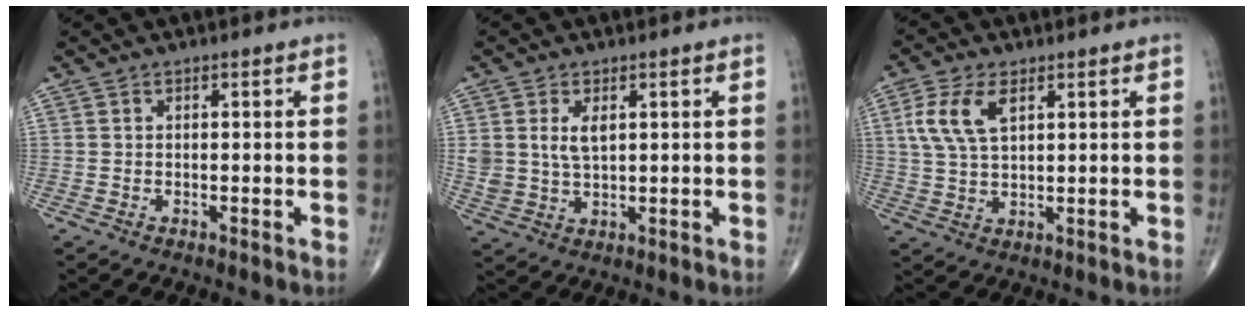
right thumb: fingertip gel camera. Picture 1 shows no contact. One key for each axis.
{"total": 5.5, "fx": 1.7, "fy": 3.2, "fz": 4.1, "tx": -0.074, "ty": -0.007, "tz": 0.040}
{"total": 8.1, "fx": 2.9, "fy": 4.2, "fz": 6.3, "tx": -0.138, "ty": 0.001, "tz": 0.059}